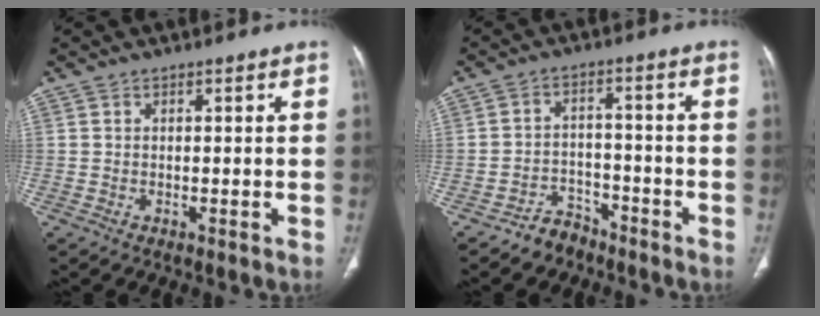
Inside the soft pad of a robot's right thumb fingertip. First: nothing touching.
{"total": 5.1, "force": [-4.1, 3.0, 0.6], "torque": [0.003, 0.038, -0.069]}